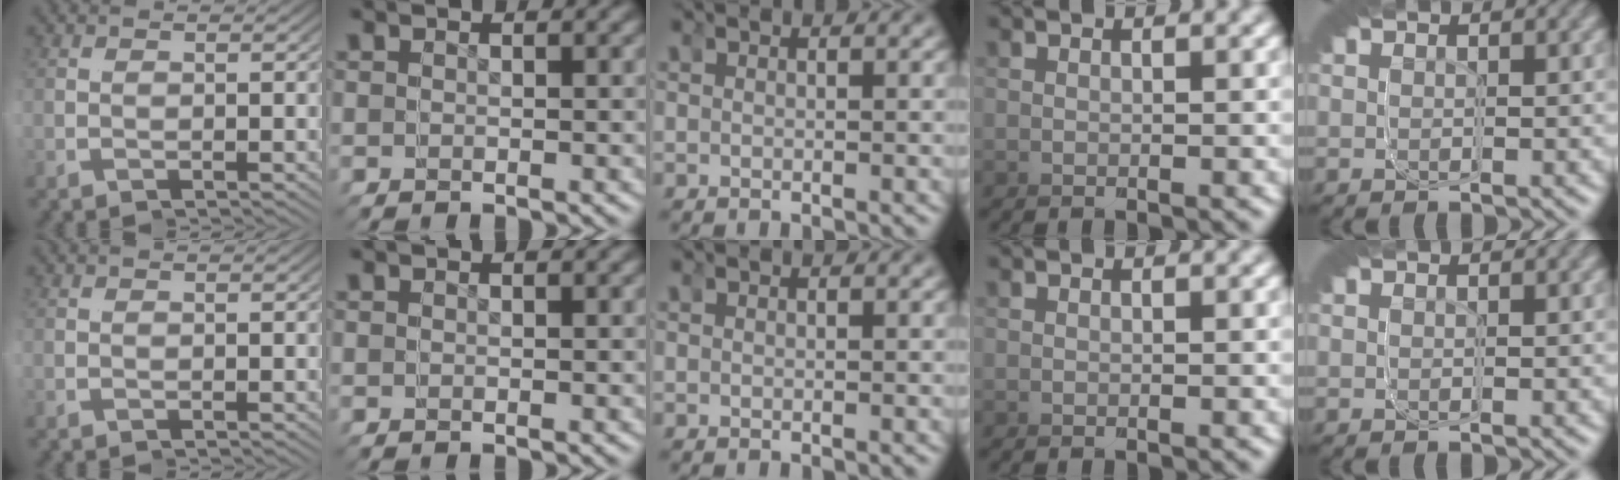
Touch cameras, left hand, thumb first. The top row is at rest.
{}